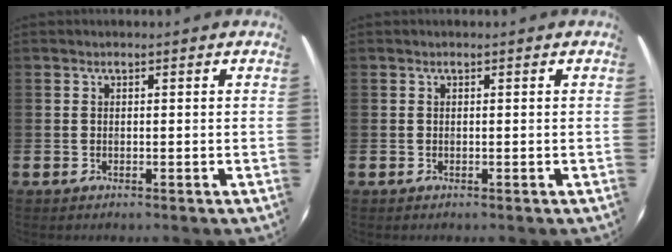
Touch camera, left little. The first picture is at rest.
{"total": 0.0}